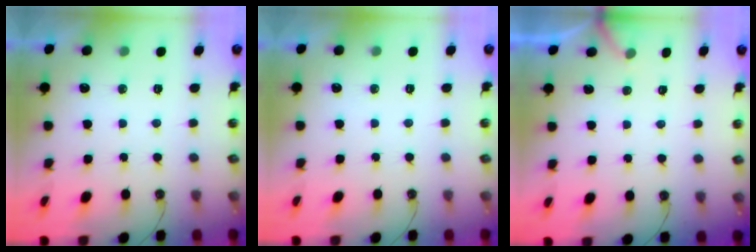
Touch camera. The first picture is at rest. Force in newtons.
{"total": 0.0}
{"total": 2.8, "press": 2.8, "slide": 0.3}